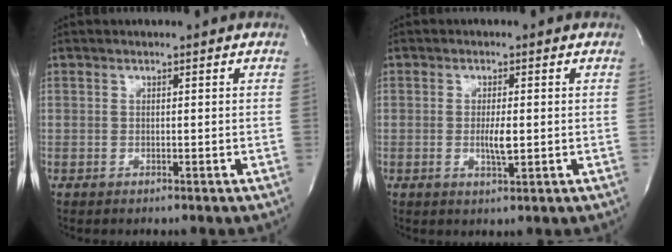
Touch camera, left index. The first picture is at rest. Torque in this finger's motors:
{"motor_torque": [0.38, 0.20, 0.05, 0.02]}